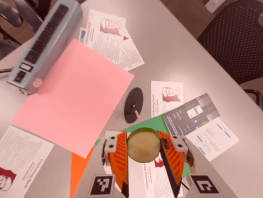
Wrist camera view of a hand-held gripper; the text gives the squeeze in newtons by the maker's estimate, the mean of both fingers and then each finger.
{"total": 11.7, "left": 11.7, "right": 11.7}